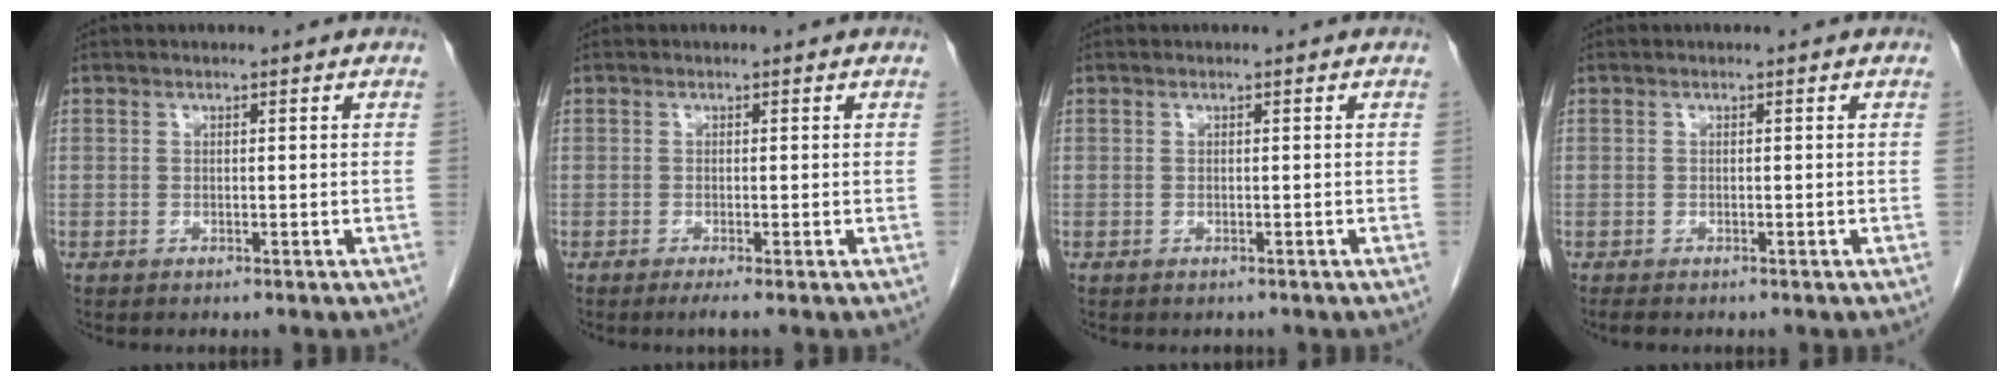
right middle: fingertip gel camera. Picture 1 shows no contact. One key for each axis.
{"total": 1.3, "fx": -0.8, "fy": -0.4, "fz": 1.0, "tx": -0.021, "ty": -0.006, "tz": -0.014}
{"total": 0.0}
{"total": 1.3, "fx": -1.1, "fy": 0.4, "fz": 0.7, "tx": -0.015, "ty": -0.004, "tz": -0.013}